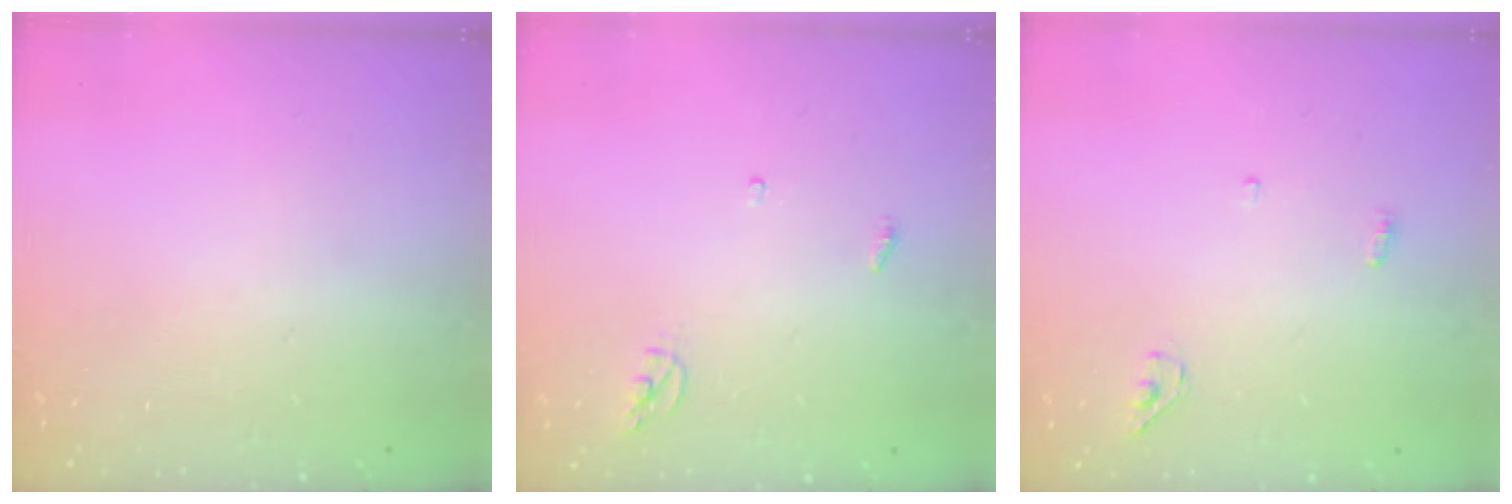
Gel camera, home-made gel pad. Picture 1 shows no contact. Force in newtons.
{"total": 3.8, "press": 3.8, "slide": 0.3}
{"total": 3.4, "press": 3.3, "slide": 1.0}